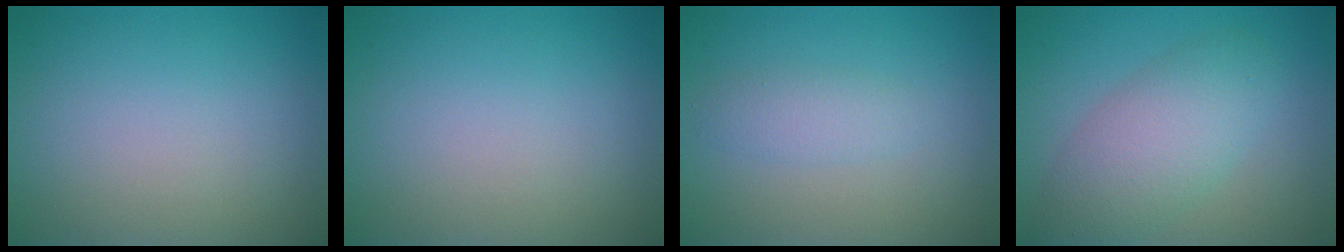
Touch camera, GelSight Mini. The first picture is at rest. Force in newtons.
{"total": 0.0}
{"total": 1.8, "press": 1.8, "slide": 0.1}
{"total": 5.4, "press": 5.4, "slide": 0.4}